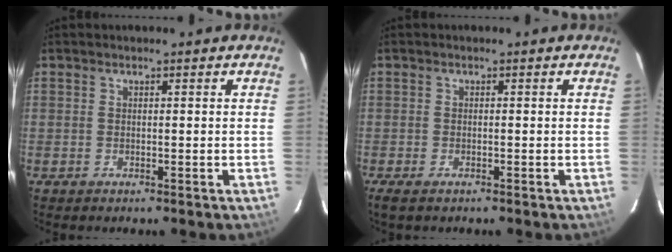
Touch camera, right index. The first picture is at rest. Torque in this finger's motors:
{"motor_torque": [0.12, 0.04, 0.12, 0.02]}